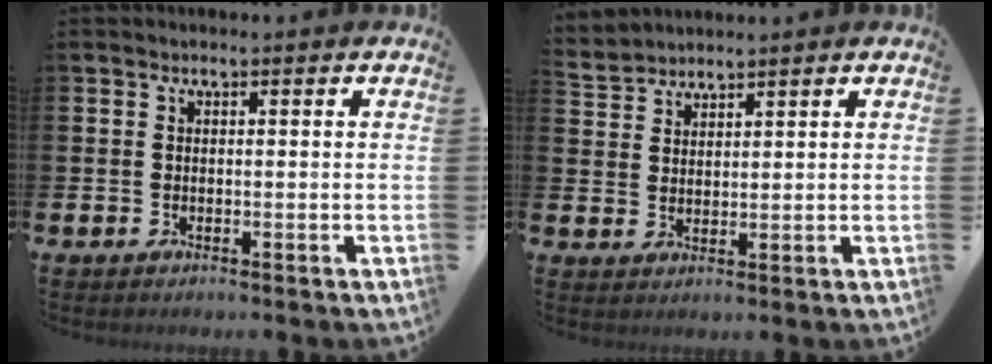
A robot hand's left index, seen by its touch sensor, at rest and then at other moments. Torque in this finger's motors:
{"motor_torque": [0.08, -0.19, -0.06, -0.01]}